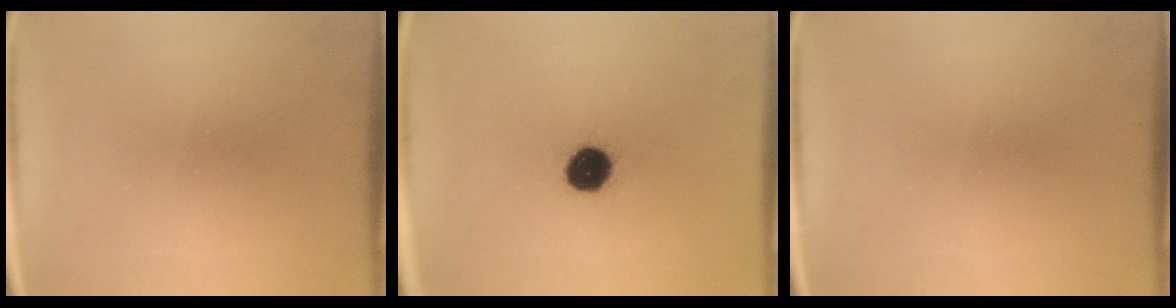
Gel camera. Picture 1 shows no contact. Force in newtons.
{"total": 8.6}
{"total": 0.0}